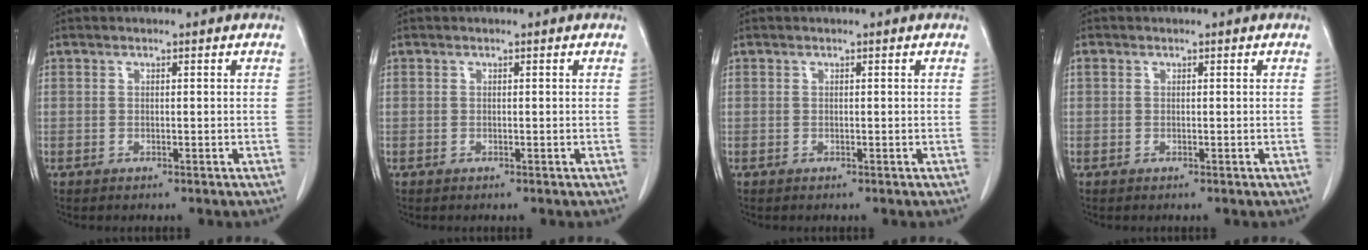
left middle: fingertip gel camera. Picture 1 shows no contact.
{"total": 0.0}
{"total": 0.0}
{"total": 0.6, "force": [0.3, 0.5, 0.3], "torque": [-0.008, 0.012, 0.005]}